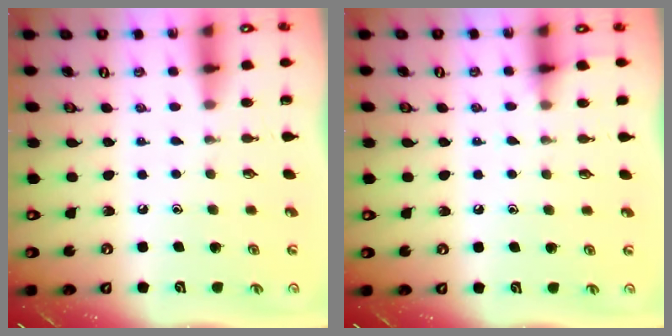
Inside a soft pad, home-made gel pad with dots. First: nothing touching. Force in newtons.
{"total": 4.7, "press": 4.6, "slide": 0.7}